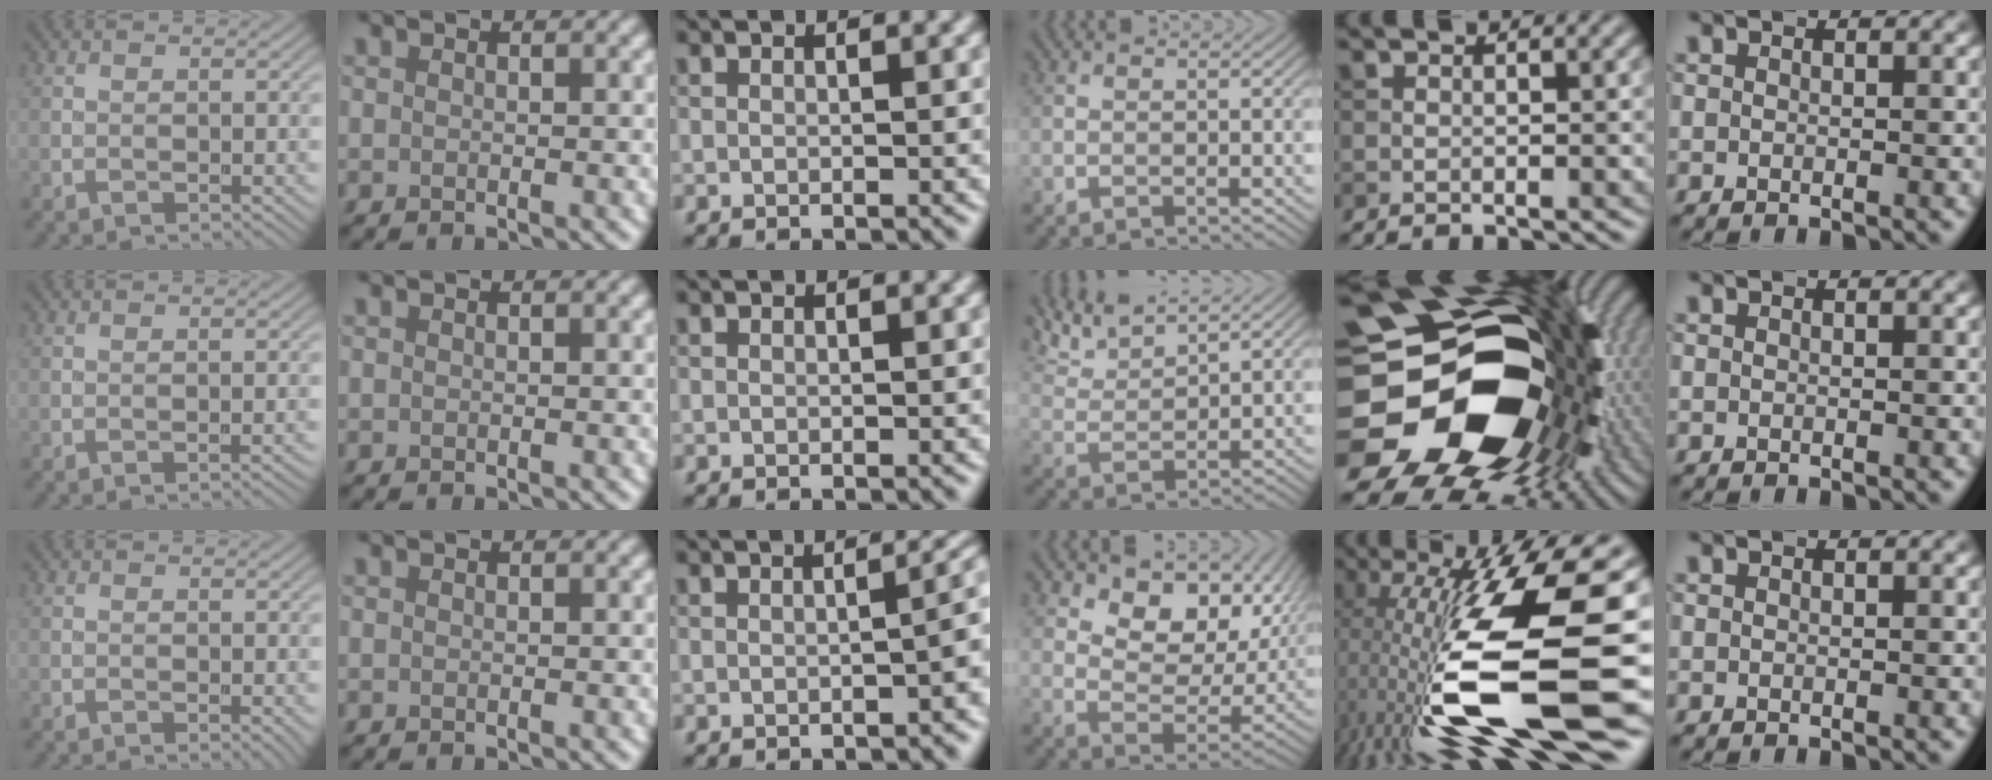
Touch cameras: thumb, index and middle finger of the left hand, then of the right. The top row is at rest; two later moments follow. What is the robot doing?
{"motion": "screw", "object": "dispenser bottle"}